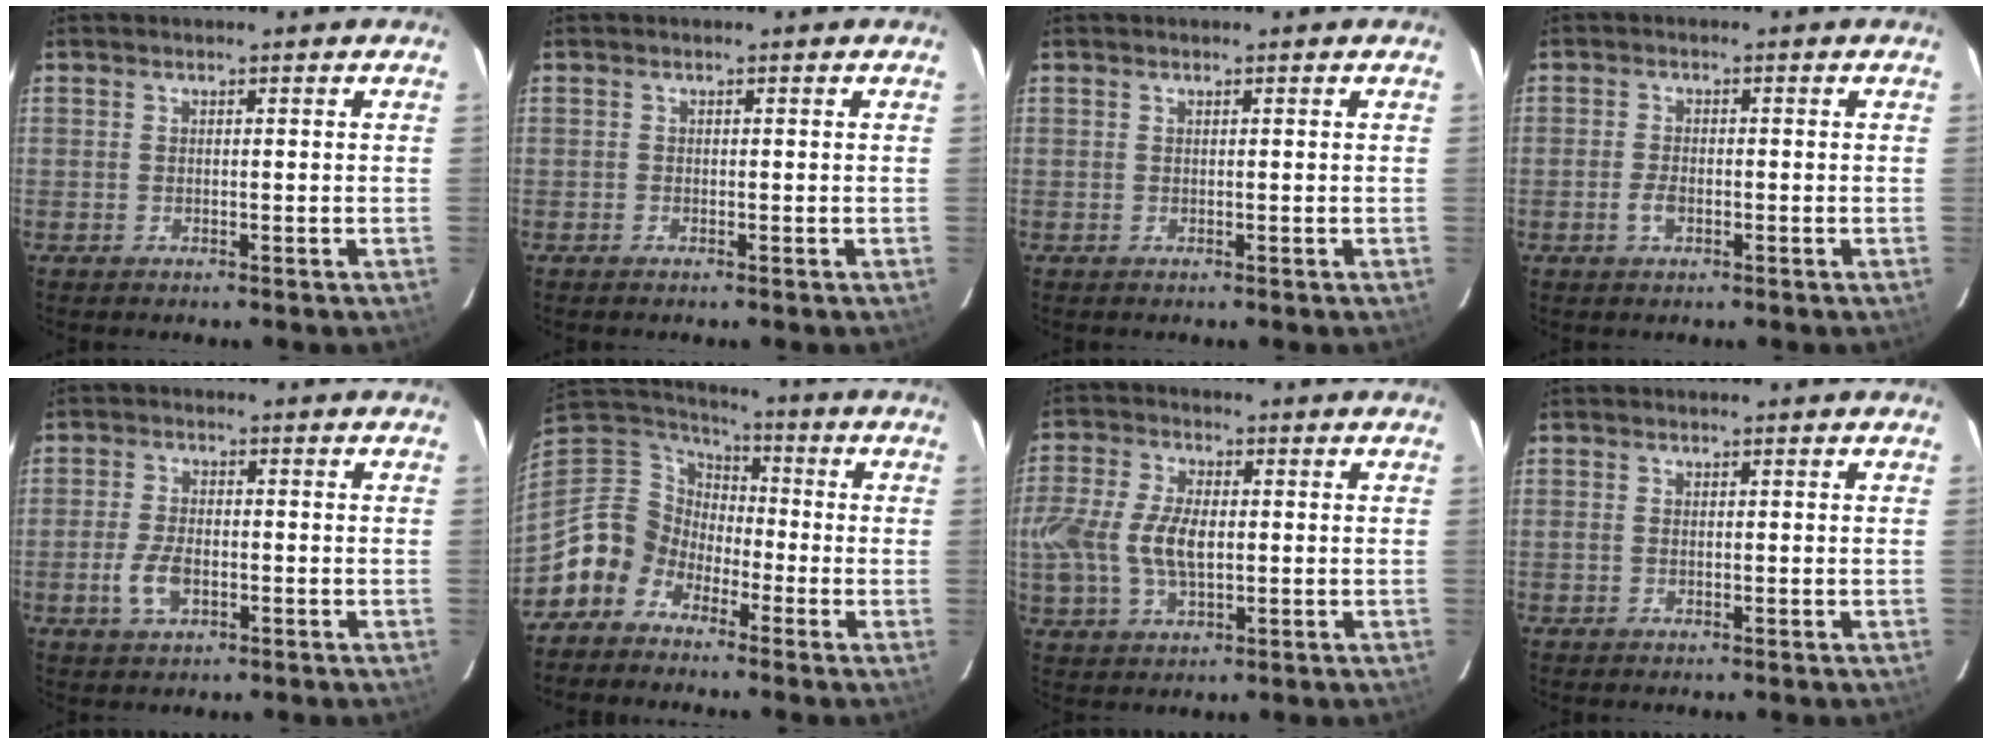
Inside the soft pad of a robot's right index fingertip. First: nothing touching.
{"total": 0.0}
{"total": 0.0}
{"total": 2.6, "force": [-1.1, 1.4, 2.0], "torque": [-0.044, 0.000, -0.021]}
{"total": 5.7, "force": [-1.9, 3.1, 4.4], "torque": [-0.099, -0.003, -0.034]}
{"total": 9.5, "force": [-5.5, 7.5, 1.7], "torque": [-0.048, 0.038, -0.124]}
{"total": 12.9, "force": [-0.6, 7.2, 10.7], "torque": [-0.227, 0.001, -0.012]}
{"total": 0.6, "force": [0.0, 0.4, 0.5], "torque": [-0.012, 0.000, -0.003]}